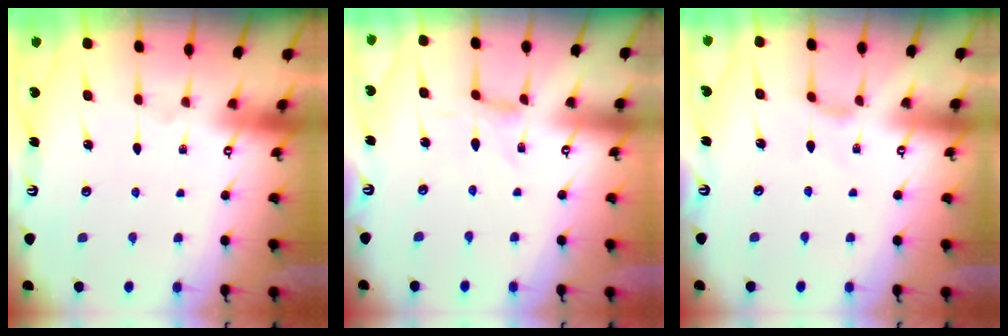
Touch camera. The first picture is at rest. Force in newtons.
{"total": 0.0}
{"total": 1.4, "press": 1.3, "slide": 0.4}